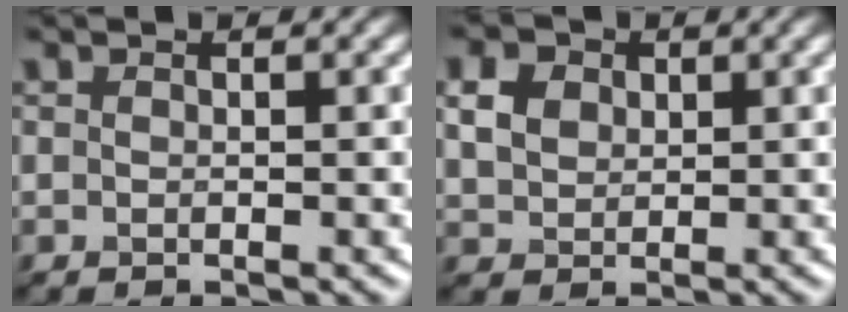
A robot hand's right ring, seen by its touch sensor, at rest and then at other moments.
{"total": 1.4, "force": [0.7, 1.2, 0.3], "torque": [-0.035, 0.005, 0.041]}